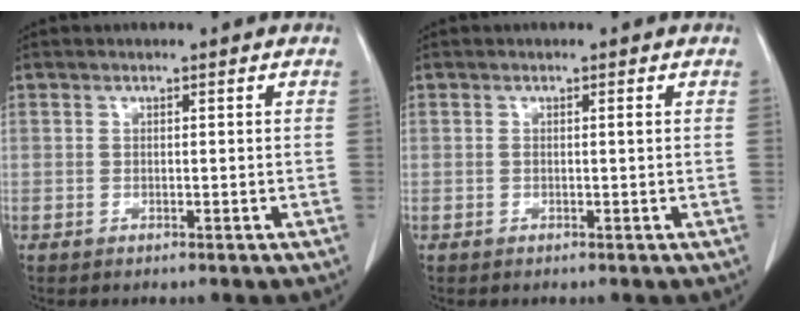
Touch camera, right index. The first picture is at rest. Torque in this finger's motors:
{"motor_torque": [0.05, 0.06, 0.00, 0.01]}